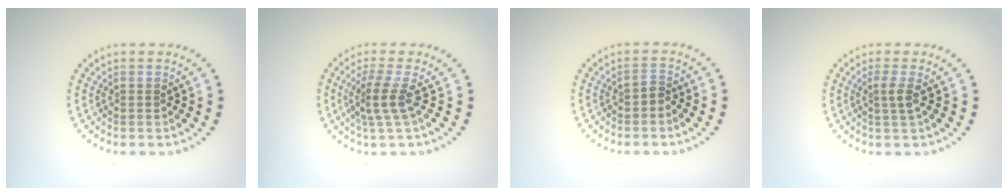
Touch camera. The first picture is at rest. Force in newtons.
{"total": 2.6, "press": 1.9, "slide": 1.9}
{"total": 1.0, "press": 0.8, "slide": 0.6}
{"total": 1.5, "press": 1.0, "slide": 1.1}